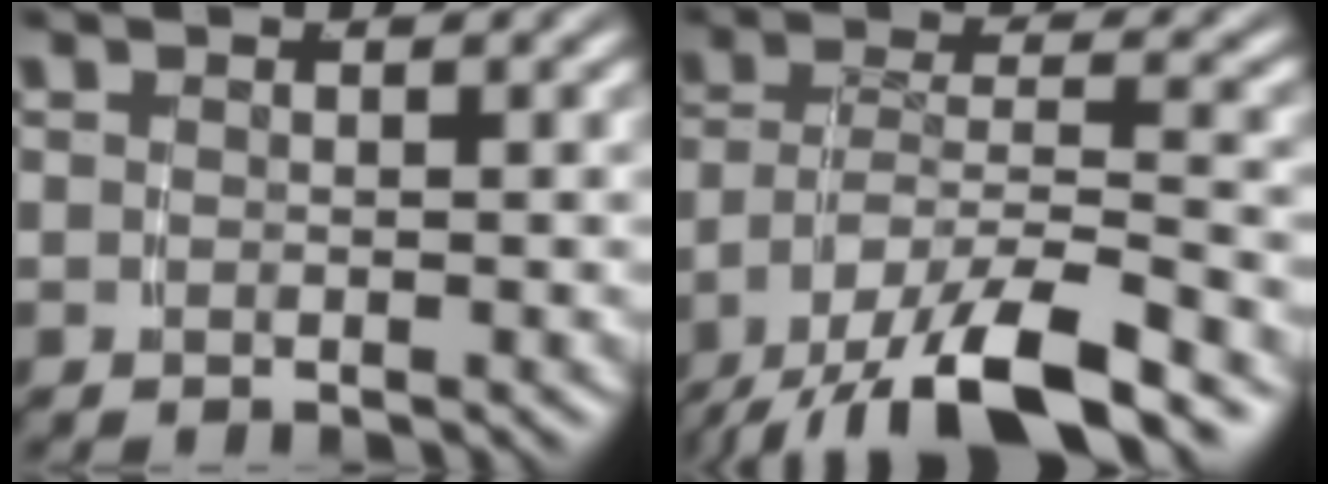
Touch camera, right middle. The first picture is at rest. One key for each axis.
{"total": 7.7, "fx": -4.3, "fy": 2.9, "fz": 5.7, "tx": -0.107, "ty": -0.027, "tz": -0.055}